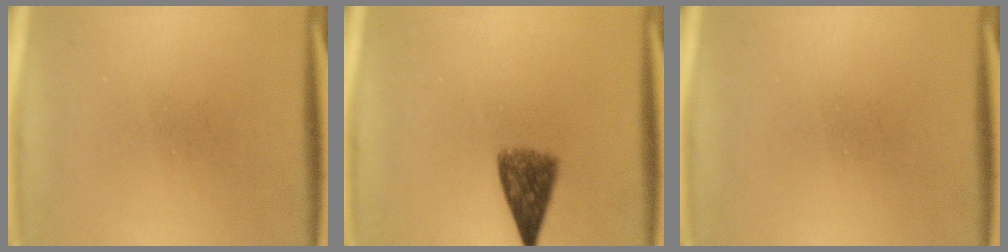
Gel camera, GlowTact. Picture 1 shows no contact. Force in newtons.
{"total": 5.9}
{"total": 0.0}